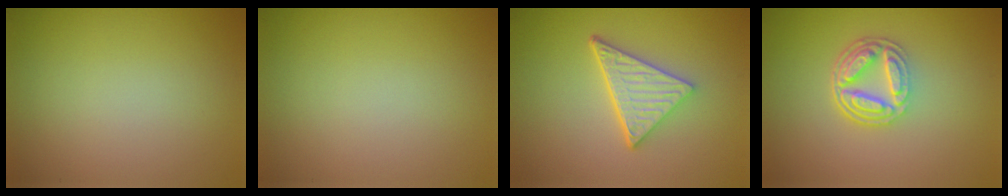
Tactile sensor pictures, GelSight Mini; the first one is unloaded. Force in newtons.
{"total": 0.0}
{"total": 5.2, "press": 3.6, "slide": 3.7}
{"total": 4.8, "press": 3.5, "slide": 3.3}